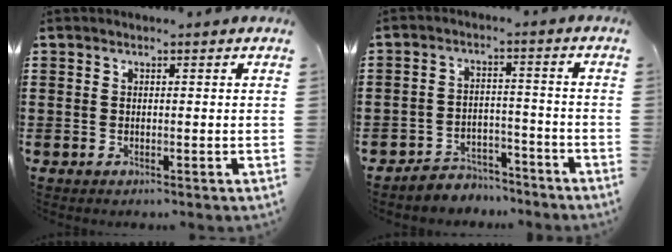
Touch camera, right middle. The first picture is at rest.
{"total": 4.1, "force": [-4.0, 0.8, -0.2], "torque": [-0.003, 0.005, -0.084]}